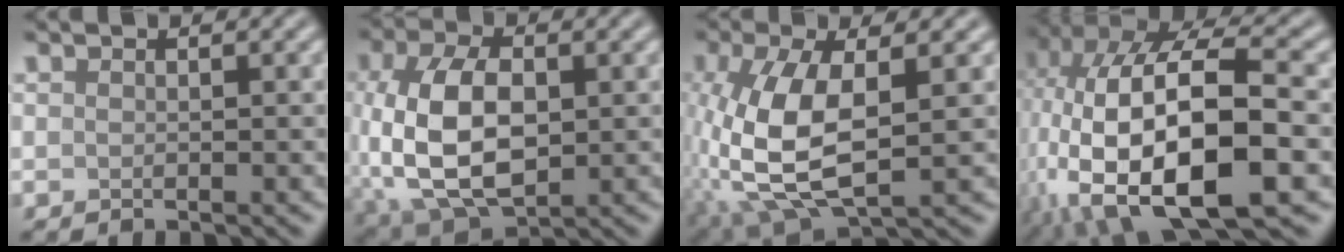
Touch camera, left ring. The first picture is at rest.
{"total": 9.9, "force": [-0.5, 5.7, 8.1], "torque": [-0.180, -0.005, -0.009]}
{"total": 9.7, "force": [-0.7, 4.2, 8.7], "torque": [-0.204, 0.000, -0.016]}
{"total": 17.8, "force": [-3.4, 8.6, 15.2], "torque": [-0.288, -0.014, -0.041]}